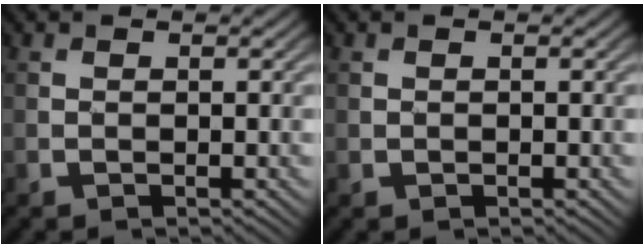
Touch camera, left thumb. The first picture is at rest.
{"total": 0.0}